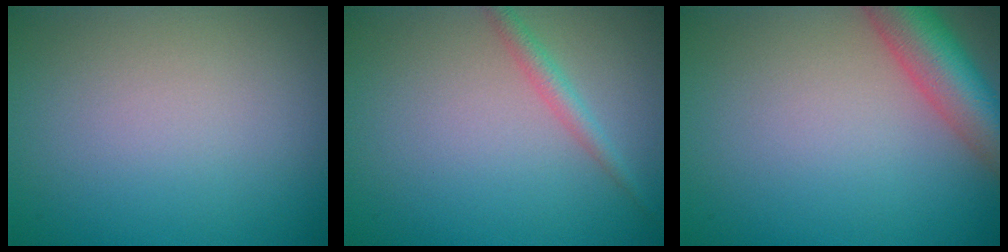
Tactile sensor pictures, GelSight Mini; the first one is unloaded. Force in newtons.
{"total": 1.7, "press": 1.7, "slide": 0.1}
{"total": 6.8, "press": 6.8, "slide": 0.4}